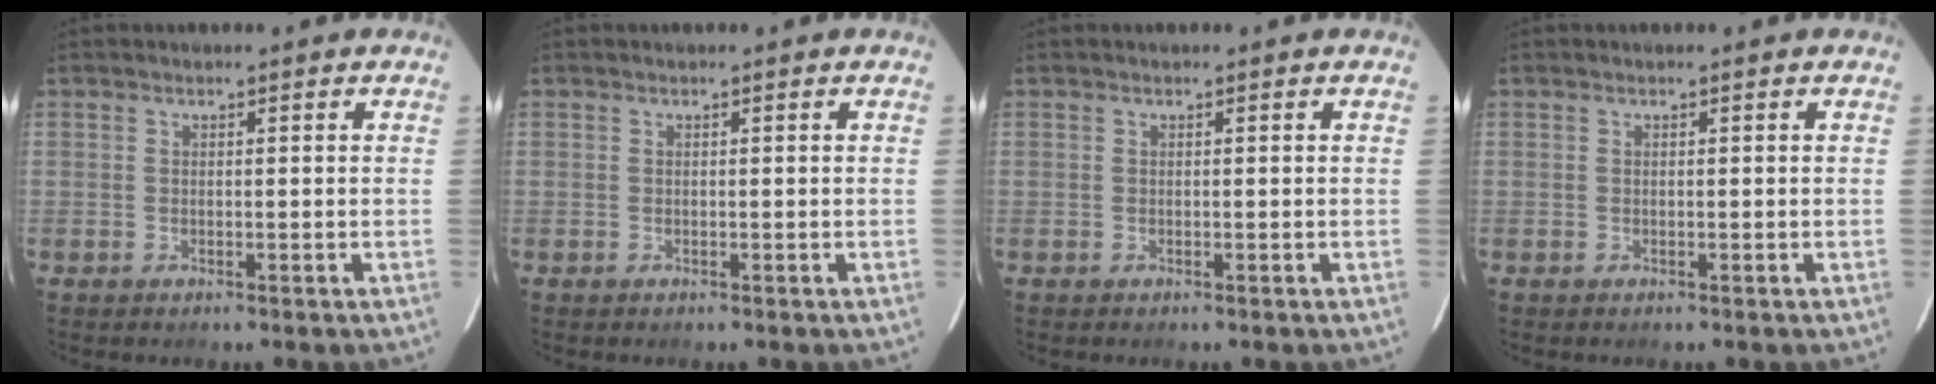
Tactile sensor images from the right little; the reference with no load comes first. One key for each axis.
{"total": 0.0}
{"total": 0.0}
{"total": 0.0}